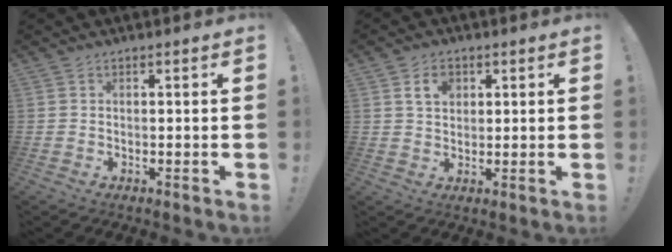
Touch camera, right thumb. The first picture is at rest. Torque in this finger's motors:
{"motor_torque": [0.45, 0.96, 0.33, -0.27, -0.01]}